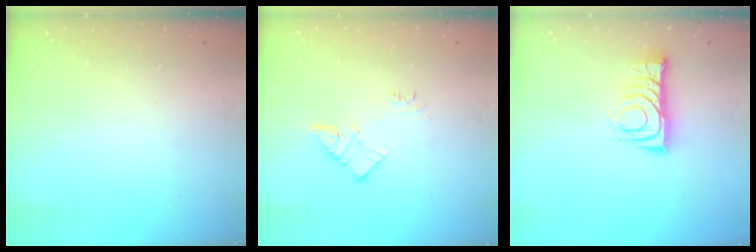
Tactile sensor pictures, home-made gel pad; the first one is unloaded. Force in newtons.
{"total": 6.9, "press": 6.8, "slide": 0.3}
{"total": 8.9, "press": 8.8, "slide": 0.9}